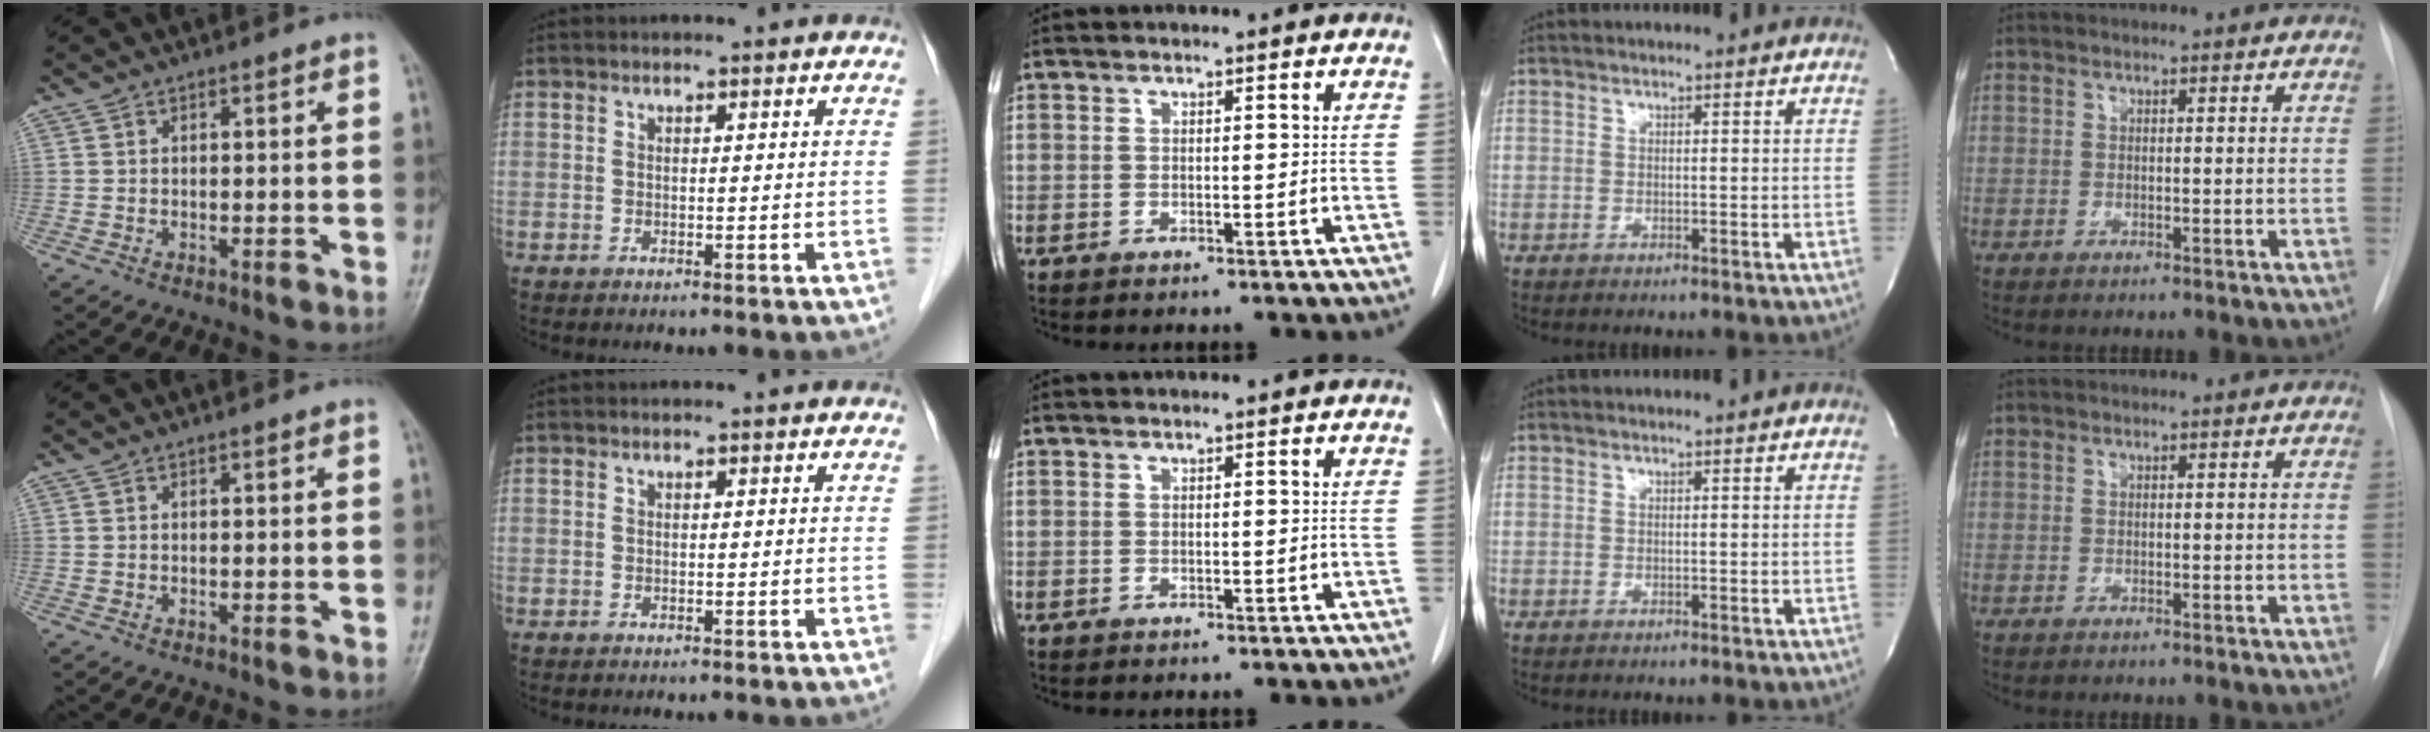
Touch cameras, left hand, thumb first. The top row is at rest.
{}